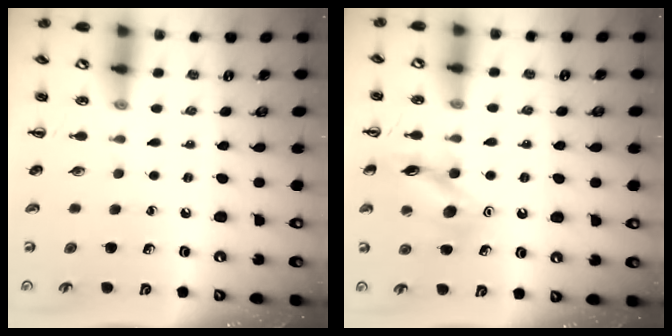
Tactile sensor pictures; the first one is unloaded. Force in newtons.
{"total": 12.7, "press": 12.6, "slide": 1.1}